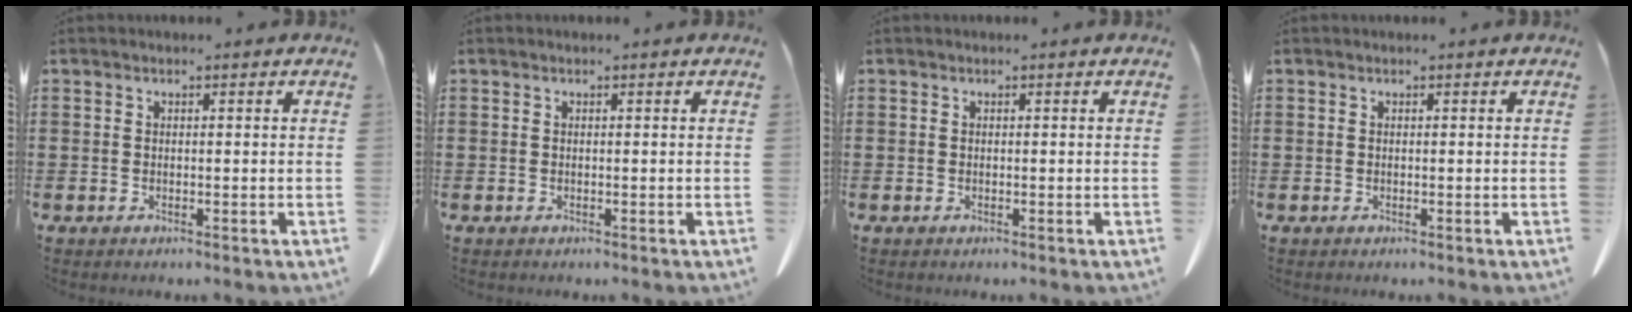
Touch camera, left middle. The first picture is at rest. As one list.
[{"total": 0.0}, {"total": 0.0}, {"total": 0.0}]